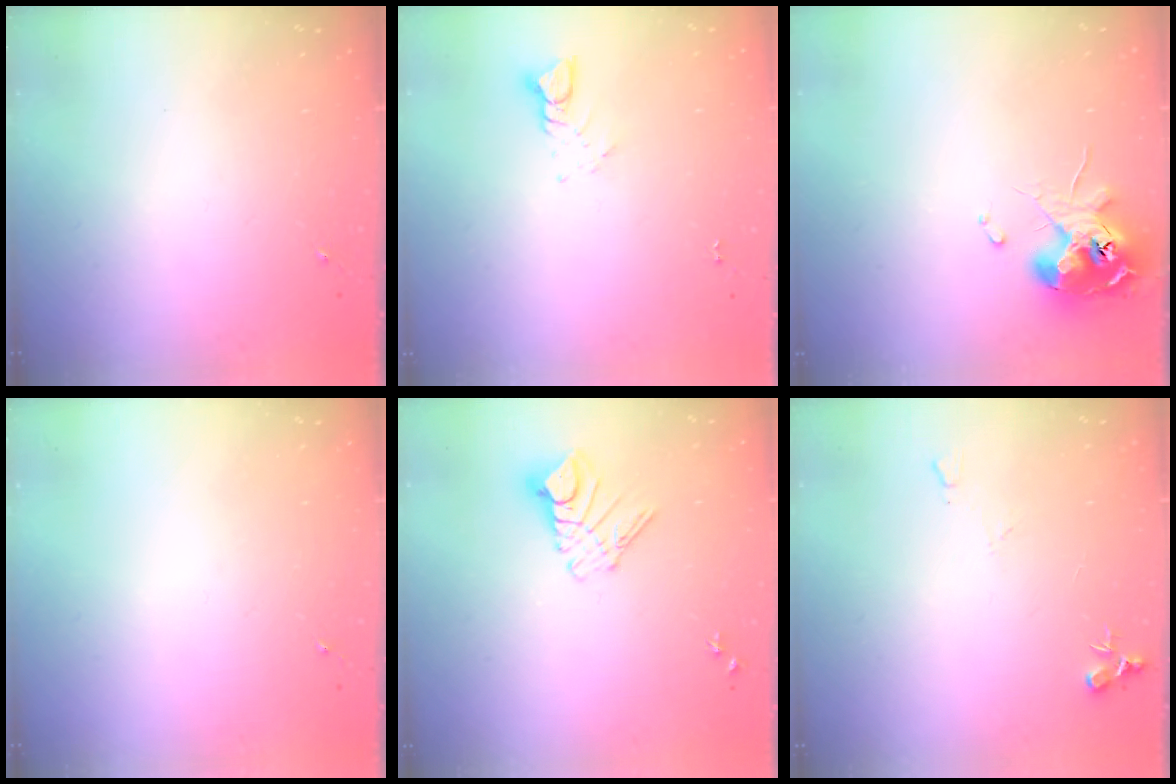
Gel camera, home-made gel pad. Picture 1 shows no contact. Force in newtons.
{"total": 3.9, "press": 3.8, "slide": 0.3}
{"total": 11.9, "press": 11.8, "slide": 1.2}
{"total": 0.0}
{"total": 9.6, "press": 9.6, "slide": 1.0}
{"total": 6.9, "press": 6.9, "slide": 0.7}